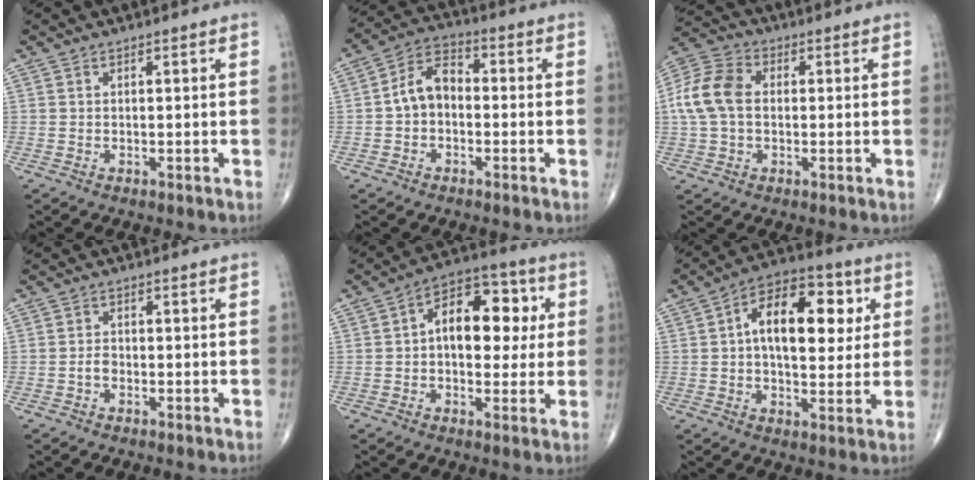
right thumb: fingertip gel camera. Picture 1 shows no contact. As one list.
[{"total": 7.5, "force": [-0.8, 5.2, 5.3], "torque": [-0.081, 0.028, -0.029]}, {"total": 10.3, "force": [0.5, 7.2, 7.4], "torque": [-0.155, 0.027, 0.002]}, {"total": 1.5, "force": [-0.7, 1.0, 1.0], "torque": [-0.016, 0.006, -0.015]}, {"total": 14.2, "force": [1.9, 8.5, 11.2], "torque": [-0.124, 0.026, 0.018]}, {"total": 16.2, "force": [3.3, 8.8, 13.2], "torque": [-0.172, 0.014, 0.042]}]